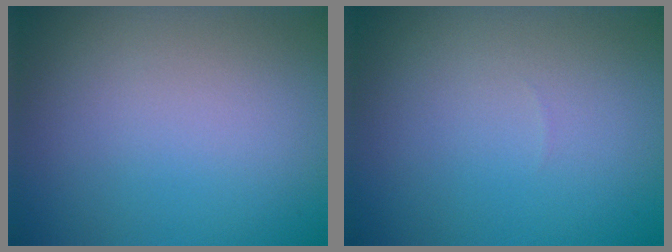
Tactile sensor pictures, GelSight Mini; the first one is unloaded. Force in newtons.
{"total": 0.0}